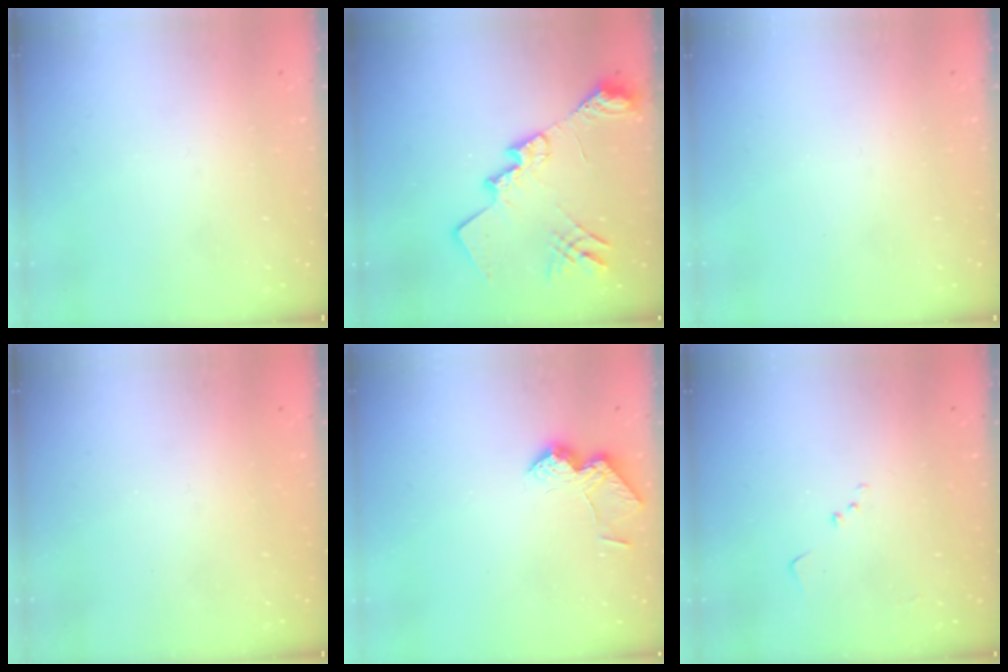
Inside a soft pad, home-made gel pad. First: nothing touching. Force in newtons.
{"total": 17.9, "press": 17.8, "slide": 1.9}
{"total": 0.0}
{"total": 1.4, "press": 1.2, "slide": 0.7}
{"total": 12.5, "press": 12.5, "slide": 0.7}
{"total": 8.2, "press": 8.1, "slide": 1.0}